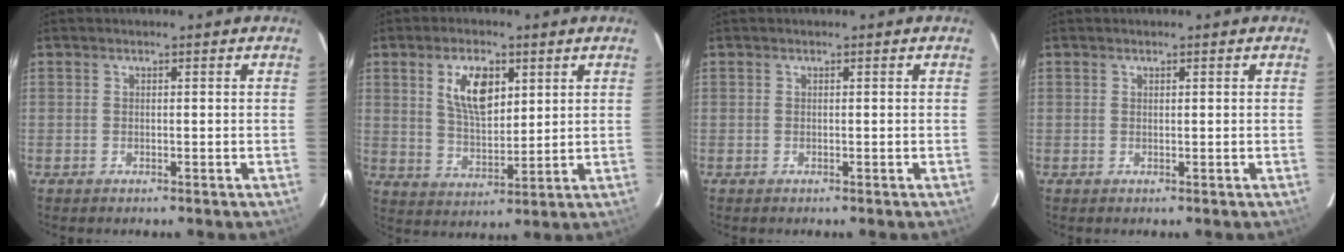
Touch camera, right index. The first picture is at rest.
{"total": 9.4, "force": [3.8, 4.6, 7.3], "torque": [-0.131, 0.007, 0.076]}
{"total": 0.0}
{"total": 0.0}